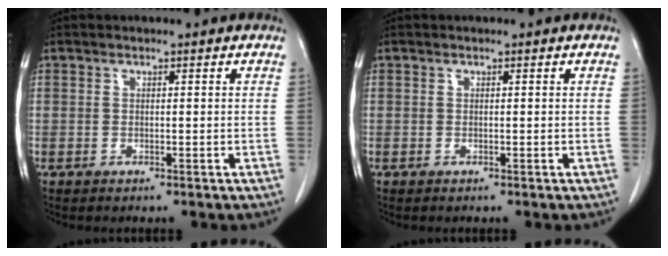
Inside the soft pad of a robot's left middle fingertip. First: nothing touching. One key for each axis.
{"total": 0.0}